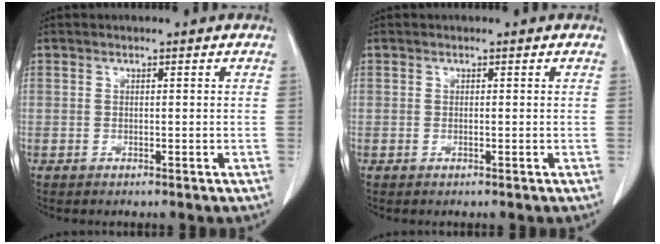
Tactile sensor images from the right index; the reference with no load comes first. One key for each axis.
{"total": 0.0}